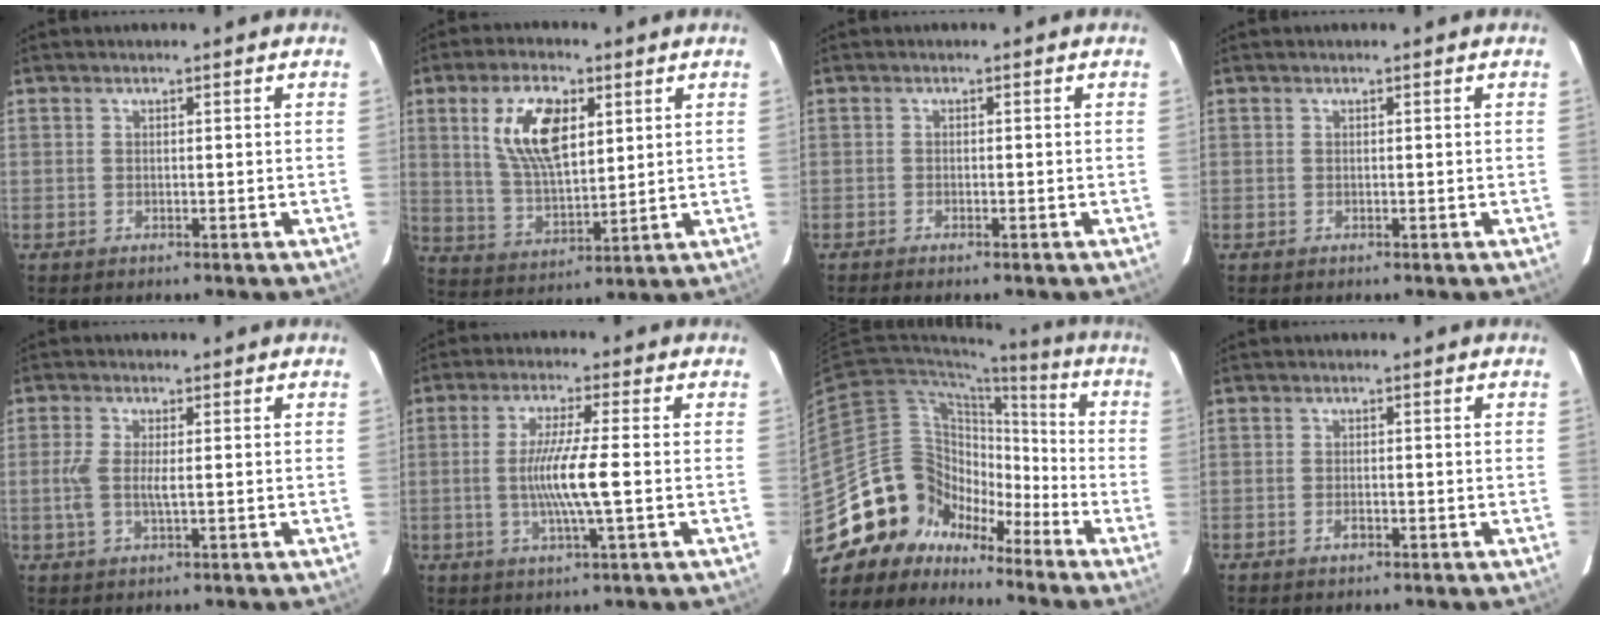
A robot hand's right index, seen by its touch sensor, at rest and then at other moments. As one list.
[{"total": 12.4, "force": [4.5, 5.7, 10.0], "torque": [-0.191, 0.009, 0.093]}, {"total": 1.3, "force": [-1.1, 0.0, 0.6], "torque": [-0.017, -0.002, -0.022]}, {"total": 0.0}, {"total": 4.6, "force": [-0.2, 1.3, 4.4], "torque": [-0.096, -0.001, -0.006]}, {"total": 8.4, "force": [-1.1, -0.3, 8.3], "torque": [-0.154, -0.009, -0.021]}, {"total": 16.5, "force": [-11.4, 11.1, 4.2], "torque": [-0.083, 0.046, -0.204]}, {"total": 1.4, "force": [-0.7, 0.6, 1.0], "torque": [-0.022, 0.000, -0.013]}]